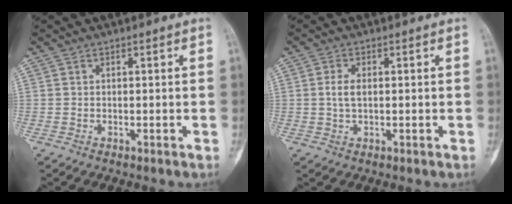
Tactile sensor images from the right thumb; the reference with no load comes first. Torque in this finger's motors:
{"motor_torque": [0.07, 0.08, 0.21, -0.20, 0.08]}